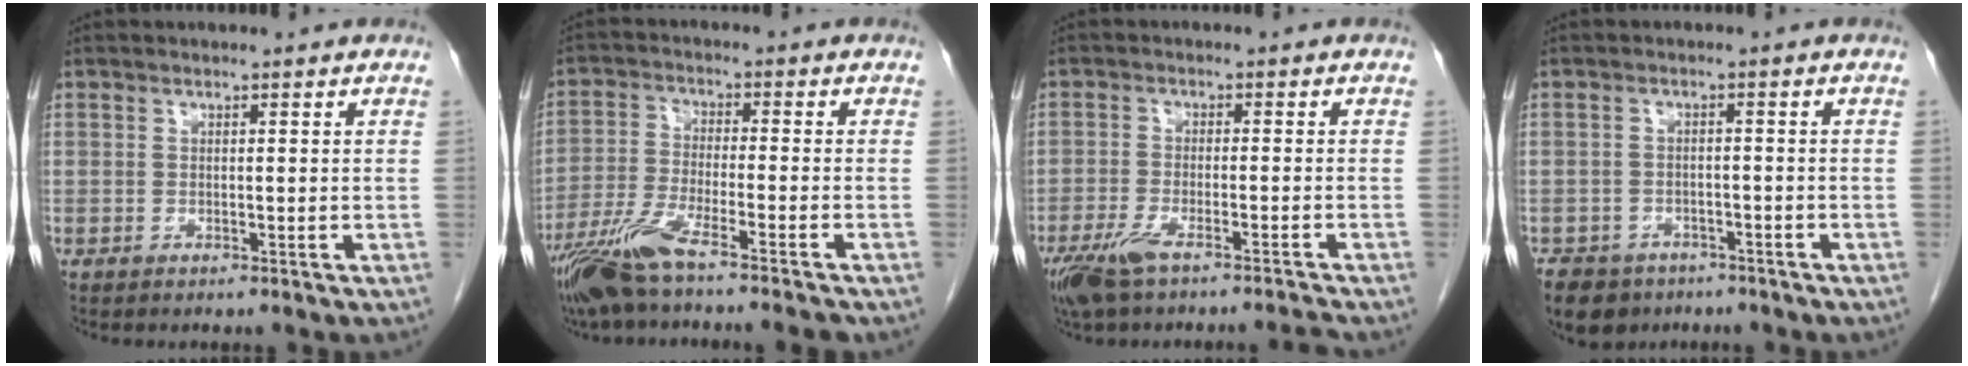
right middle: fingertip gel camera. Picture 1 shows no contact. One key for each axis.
{"total": 10.7, "fx": -8.3, "fy": -0.3, "fz": 6.8, "tx": -0.127, "ty": -0.030, "tz": -0.147}
{"total": 7.7, "fx": -6.3, "fy": 0.1, "fz": 4.4, "tx": -0.079, "ty": -0.016, "tz": -0.111}
{"total": 7.4, "fx": -5.3, "fy": 4.9, "fz": 1.7, "tx": -0.035, "ty": 0.002, "tz": -0.078}